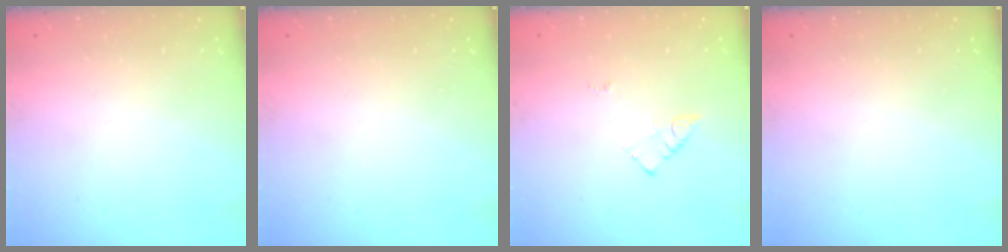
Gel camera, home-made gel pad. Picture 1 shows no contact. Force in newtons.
{"total": 0.0}
{"total": 3.7, "press": 3.7, "slide": 0.3}
{"total": 0.0}